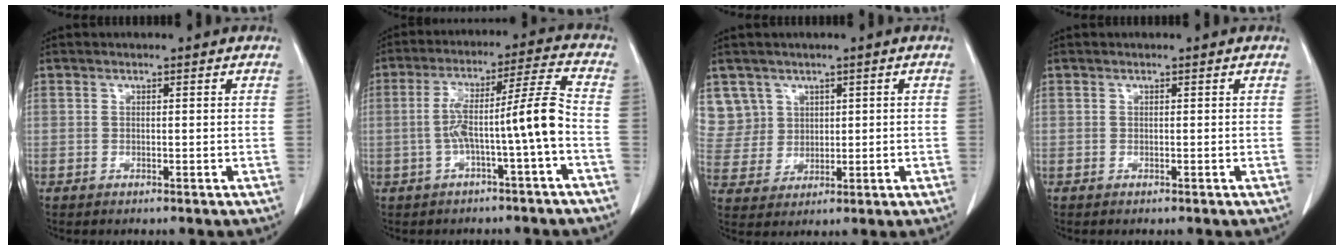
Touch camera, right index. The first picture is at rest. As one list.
[{"total": 9.7, "force": [-2.5, -1.0, 9.3], "torque": [-0.167, 0.034, -0.036]}, {"total": 6.4, "force": [3.1, 5.6, -0.3], "torque": [0.004, 0.017, 0.075]}, {"total": 0.0}]